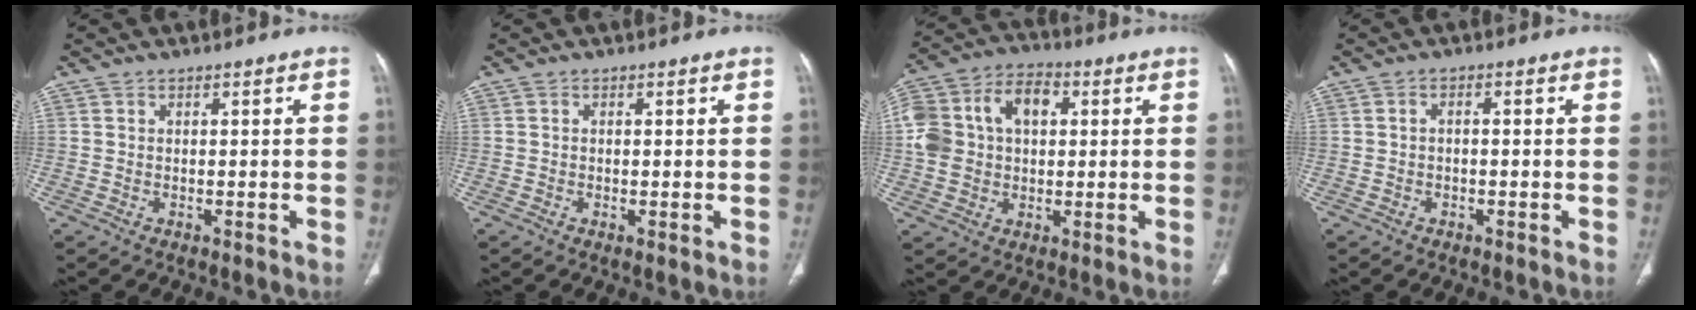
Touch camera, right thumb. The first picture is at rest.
{"total": 0.9, "force": [-0.2, 0.1, 0.8], "torque": [-0.020, -0.005, -0.004]}
{"total": 15.8, "force": [2.7, 11.1, 10.9], "torque": [-0.208, 0.030, 0.043]}
{"total": 1.0, "force": [-0.3, 0.5, 0.8], "torque": [-0.014, 0.006, -0.006]}